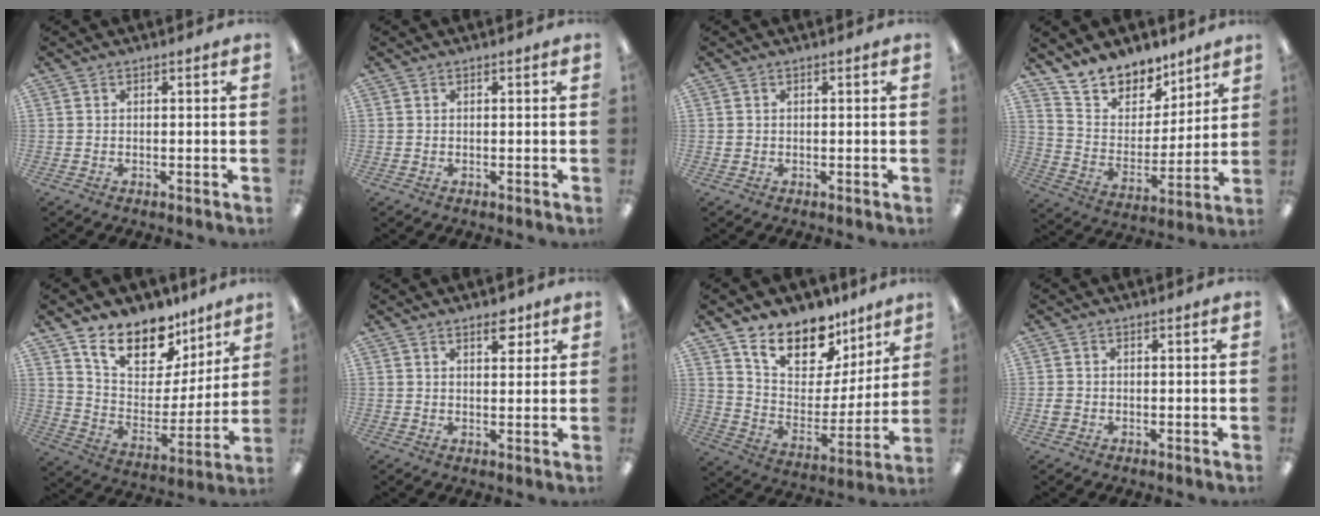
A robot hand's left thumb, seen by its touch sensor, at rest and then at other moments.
{"total": 0.0}
{"total": 0.7, "force": [0.2, 0.6, 0.0], "torque": [-0.001, 0.004, 0.002]}
{"total": 11.9, "force": [10.7, 5.1, 1.1], "torque": [-0.046, -0.092, 0.204]}
{"total": 16.8, "force": [12.4, 8.9, 7.1], "torque": [-0.140, -0.077, 0.226]}
{"total": 4.7, "force": [3.2, 2.2, 2.5], "torque": [-0.016, -0.017, 0.050]}
{"total": 16.3, "force": [12.0, 8.7, 6.7], "torque": [-0.131, -0.077, 0.221]}
{"total": 1.4, "force": [-0.3, 1.2, 0.6], "torque": [-0.011, 0.003, -0.007]}